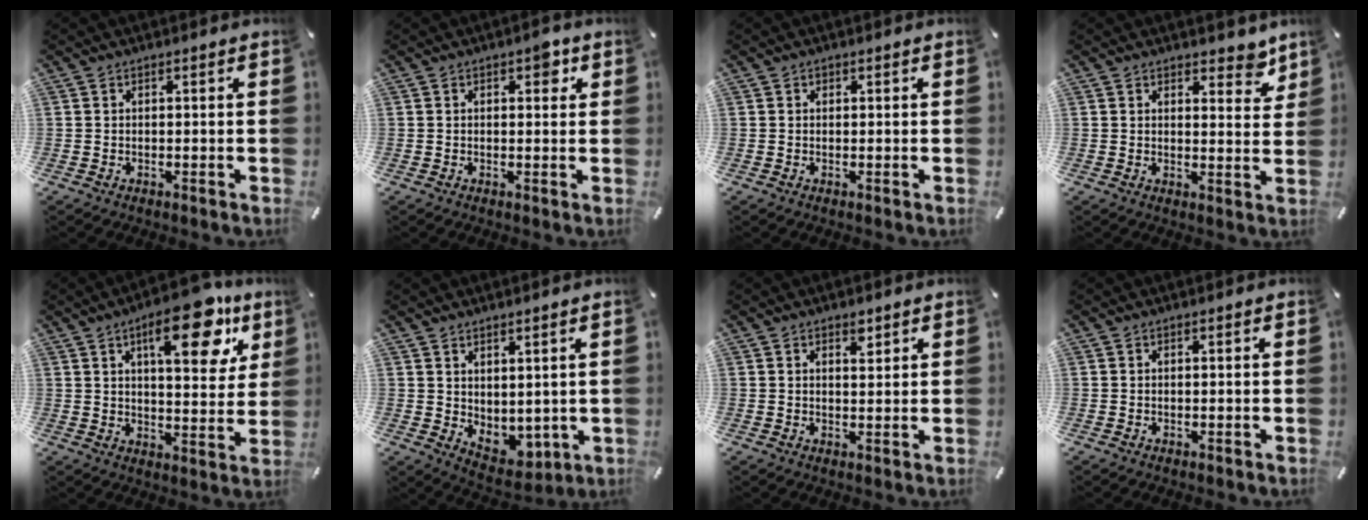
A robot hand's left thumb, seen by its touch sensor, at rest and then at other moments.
{"total": 3.4, "force": [1.2, 2.0, 2.5], "torque": [-0.022, -0.003, 0.011]}
{"total": 0.6, "force": [0.2, 0.5, 0.1], "torque": [-0.001, 0.005, 0.002]}
{"total": 5.6, "force": [4.2, 3.0, 2.1], "torque": [-0.005, -0.027, 0.068]}
{"total": 18.0, "force": [9.5, 7.2, 13.4], "torque": [-0.178, -0.042, 0.146]}
{"total": 4.0, "force": [2.2, 3.2, 1.1], "torque": [-0.004, -0.023, 0.044]}
{"total": 2.4, "force": [1.5, 1.3, 1.4], "torque": [-0.006, -0.010, 0.023]}
{"total": 0.0}